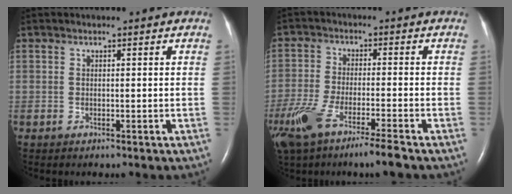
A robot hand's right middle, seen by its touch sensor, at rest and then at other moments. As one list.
[{"total": 10.3, "force": [-6.8, 0.9, 7.6], "torque": [-0.153, -0.022, -0.122]}]